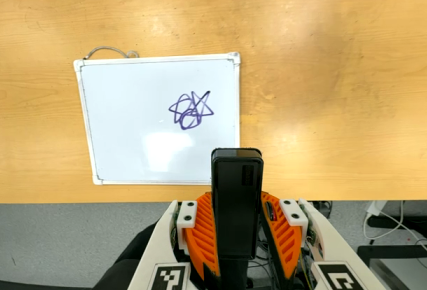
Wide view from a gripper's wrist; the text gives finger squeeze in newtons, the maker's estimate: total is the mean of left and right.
{"total": 3.7, "left": 2.2, "right": 5.3}